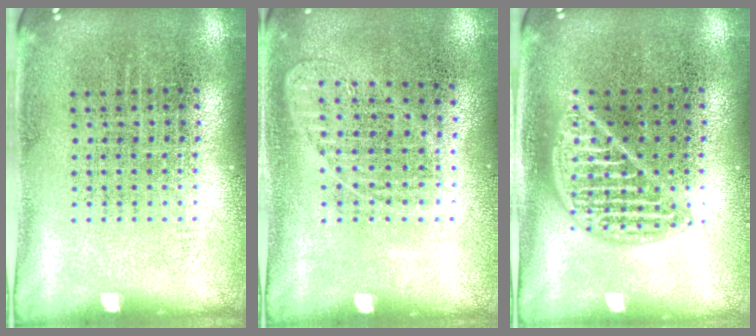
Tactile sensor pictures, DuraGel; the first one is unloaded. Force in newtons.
{"total": 1.0, "press": 0.9, "slide": 0.3}
{"total": 2.1, "press": 2.1, "slide": 0.3}